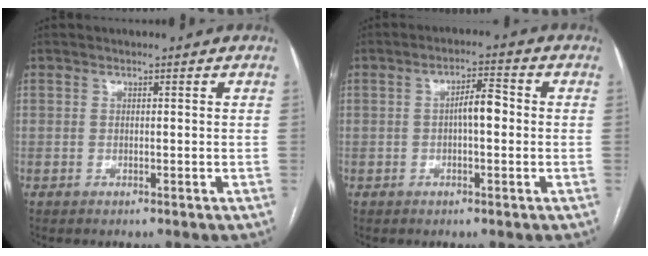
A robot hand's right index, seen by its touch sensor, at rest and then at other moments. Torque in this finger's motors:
{"motor_torque": [0.91, 0.04, 0.24, 0.08]}